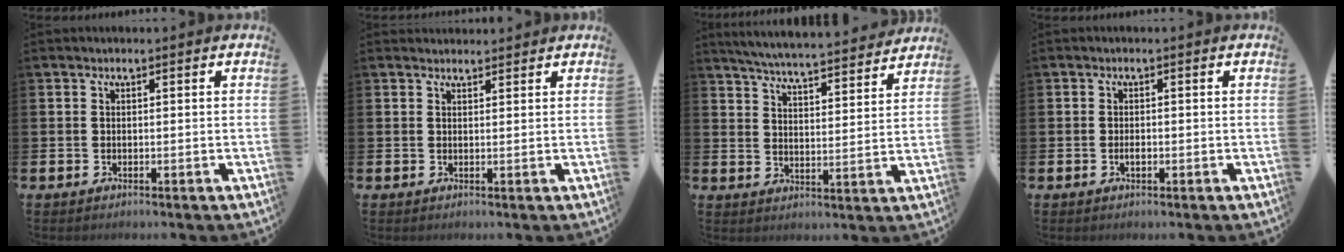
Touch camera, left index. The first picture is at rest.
{"total": 1.4, "force": [1.3, 0.4, -0.1], "torque": [0.009, -0.005, 0.023]}
{"total": 5.7, "force": [5.6, 0.0, 1.1], "torque": [-0.047, -0.043, 0.098]}
{"total": 1.0, "force": [-0.2, 0.5, 0.8], "torque": [-0.021, 0.002, -0.004]}